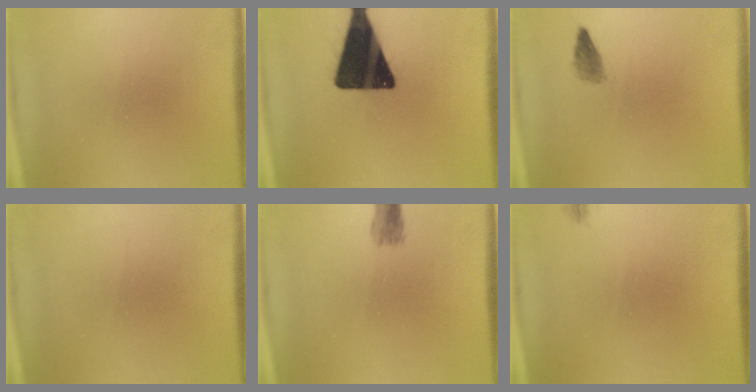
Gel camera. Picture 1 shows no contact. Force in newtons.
{"total": 19.2}
{"total": 1.5}
{"total": 1.4}
{"total": 1.8}
{"total": 0.7}